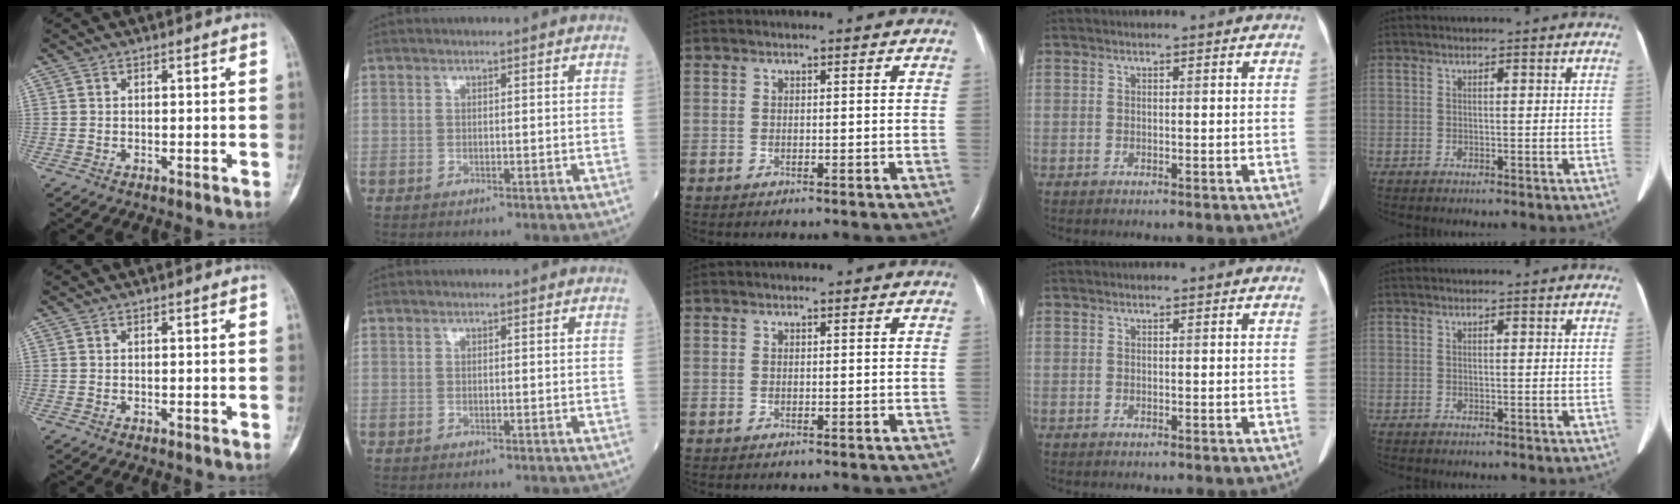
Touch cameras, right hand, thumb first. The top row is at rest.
{}